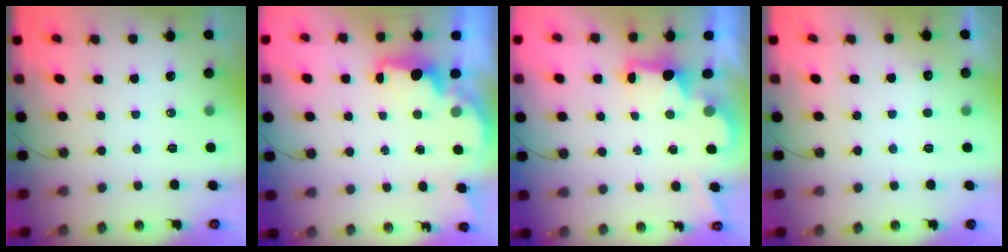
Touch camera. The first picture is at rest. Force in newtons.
{"total": 2.2, "press": 2.1, "slide": 0.6}
{"total": 2.0, "press": 1.9, "slide": 0.7}
{"total": 4.3, "press": 4.2, "slide": 1.1}